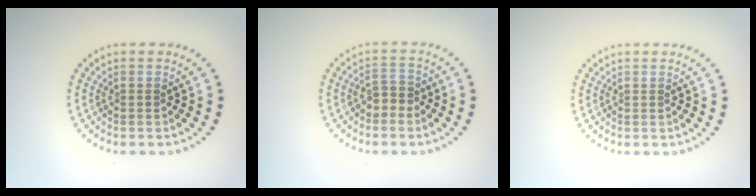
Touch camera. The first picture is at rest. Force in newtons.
{"total": 1.8, "press": 1.6, "slide": 0.8}
{"total": 0.0}